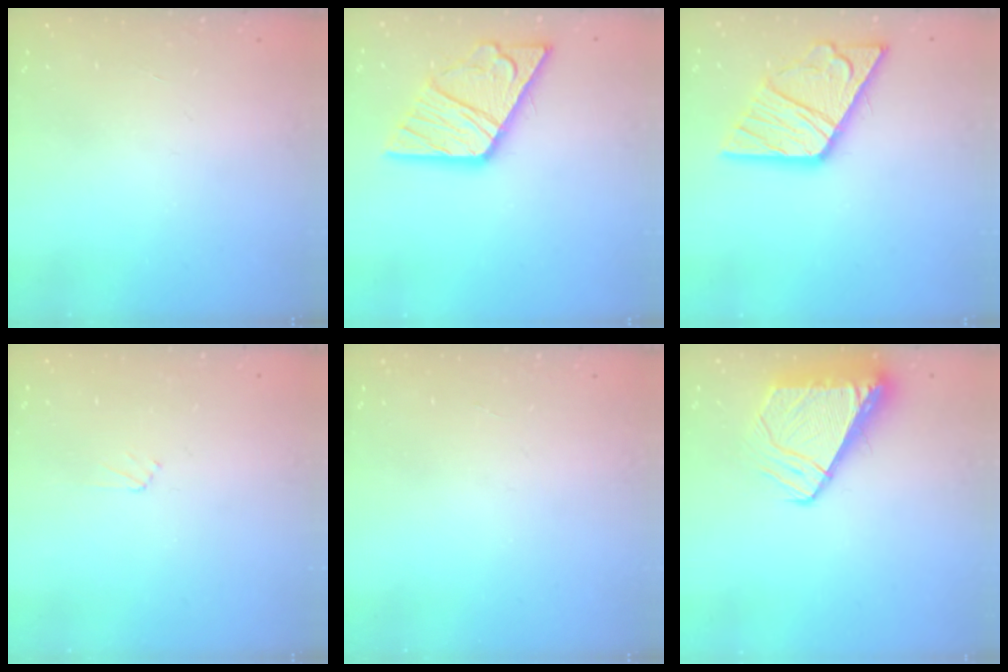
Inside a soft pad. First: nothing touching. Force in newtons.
{"total": 17.9, "press": 17.8, "slide": 2.0}
{"total": 17.9, "press": 17.8, "slide": 2.0}
{"total": 2.7, "press": 2.6, "slide": 0.4}
{"total": 0.0}
{"total": 9.1, "press": 9.1, "slide": 1.1}